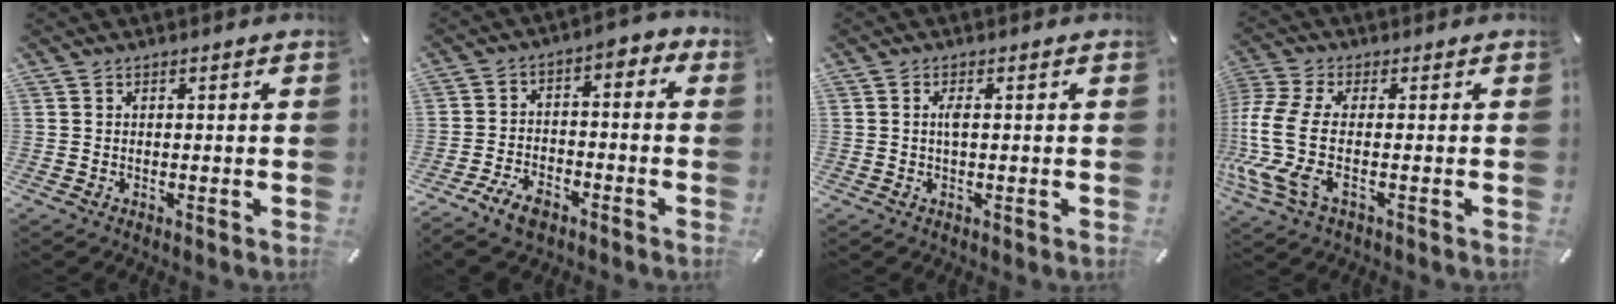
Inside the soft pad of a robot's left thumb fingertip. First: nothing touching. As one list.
[{"total": 8.9, "force": [-5.0, 5.5, 4.8], "torque": [-0.079, 0.029, -0.093]}, {"total": 1.9, "force": [0.2, 0.3, 1.9], "torque": [-0.039, -0.002, 0.002]}, {"total": 10.7, "force": [-0.7, 4.5, 9.7], "torque": [-0.240, -0.028, -0.016]}]